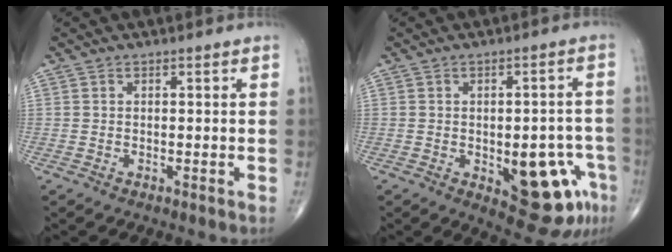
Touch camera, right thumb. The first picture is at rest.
{"total": 13.5, "force": [-4.7, 5.9, 11.2], "torque": [-0.102, 0.019, -0.046]}